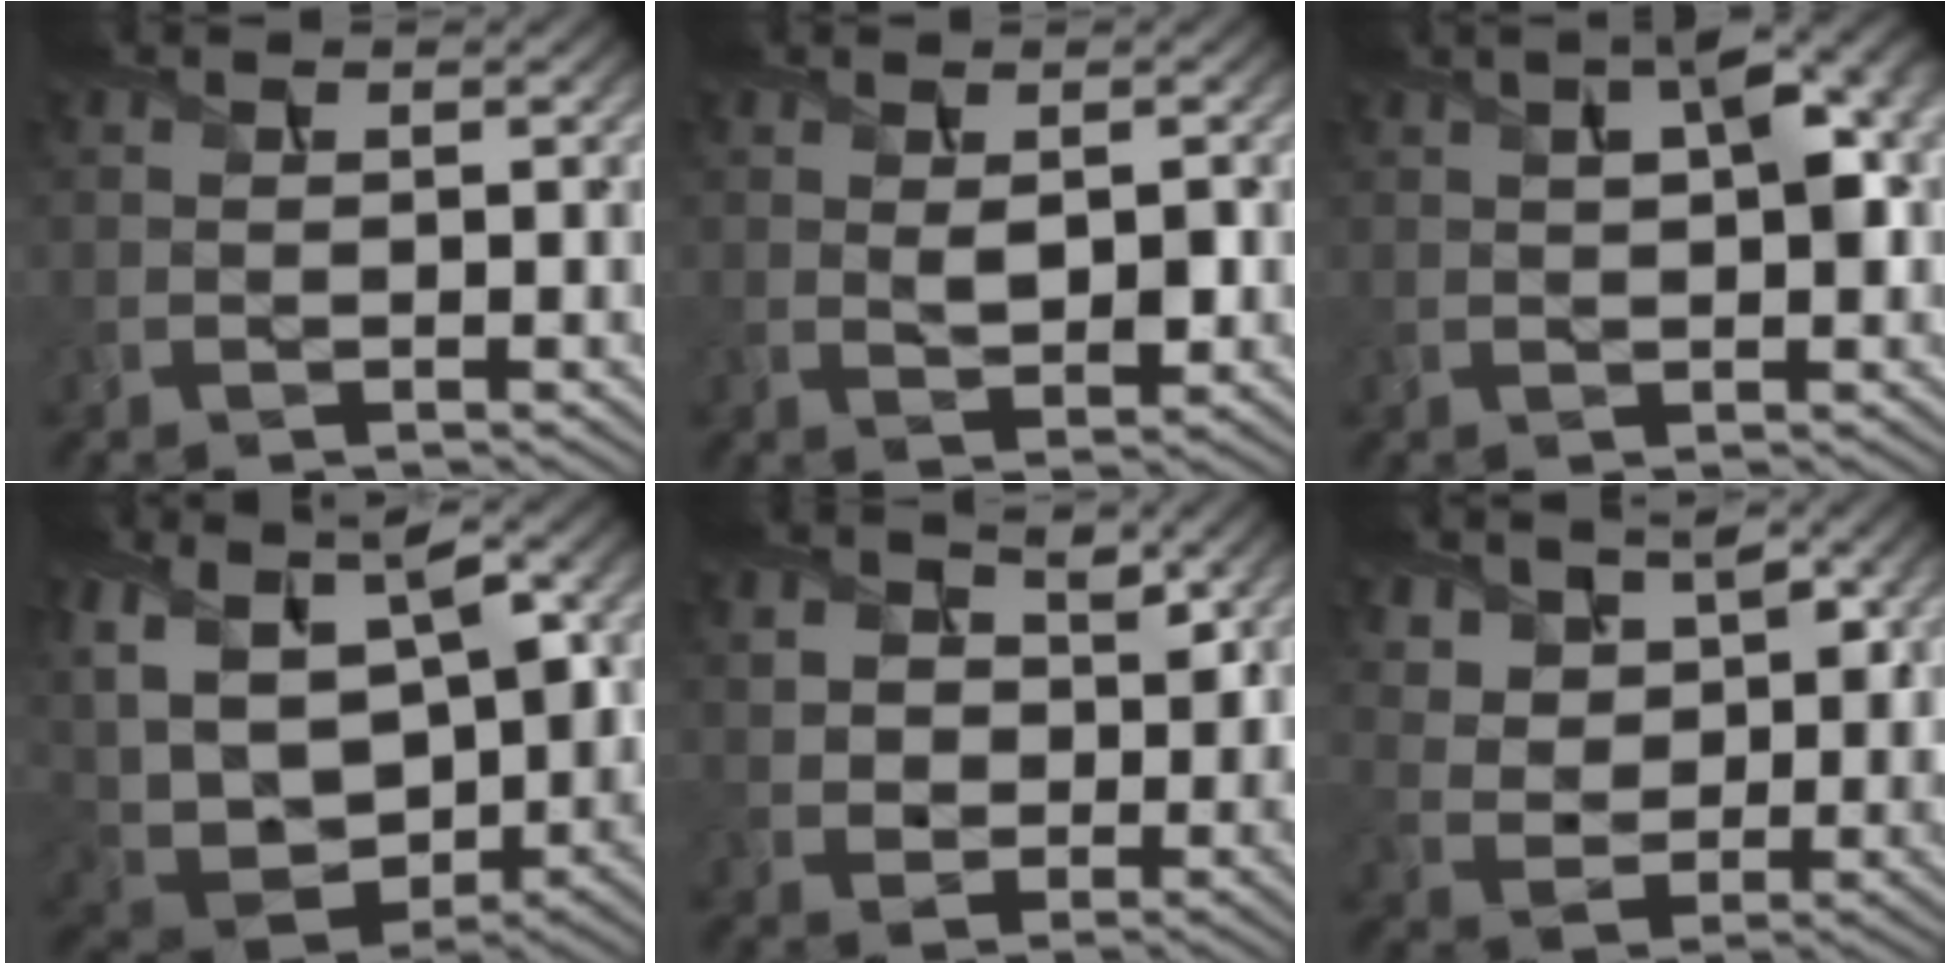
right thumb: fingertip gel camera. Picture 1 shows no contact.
{"total": 2.4, "force": [0.4, 1.3, 1.9], "torque": [-0.038, -0.006, 0.012]}
{"total": 6.0, "force": [1.7, 2.1, 5.3], "torque": [-0.086, 0.014, 0.025]}
{"total": 16.3, "force": [3.3, 11.1, 11.5], "torque": [-0.269, 0.014, 0.087]}
{"total": 5.8, "force": [2.5, 4.5, 2.5], "torque": [-0.082, -0.010, 0.042]}
{"total": 8.0, "force": [5.3, 5.0, 3.4], "torque": [-0.106, -0.027, 0.116]}